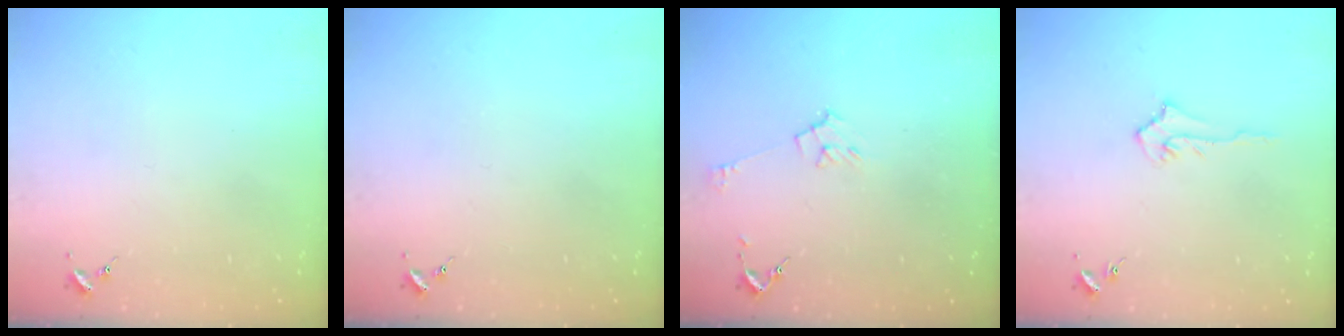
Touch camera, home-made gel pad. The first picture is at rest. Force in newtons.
{"total": 0.0}
{"total": 6.5, "press": 6.5, "slide": 0.8}
{"total": 4.5, "press": 4.5, "slide": 0.7}